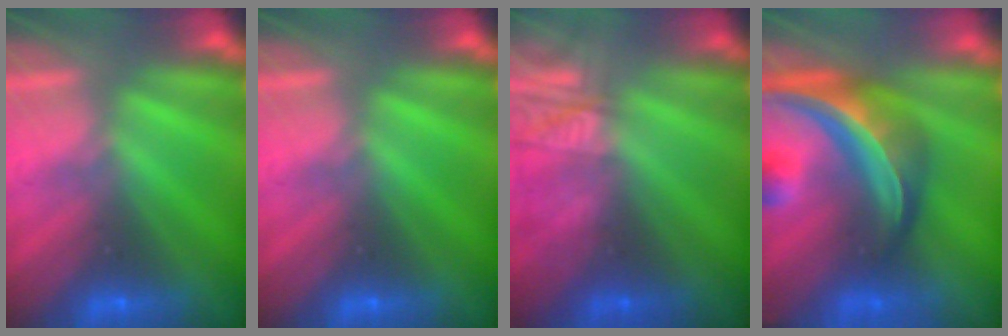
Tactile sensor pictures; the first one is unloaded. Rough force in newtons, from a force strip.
{"total": 0.0}
{"total": 2.3}
{"total": 8.5}